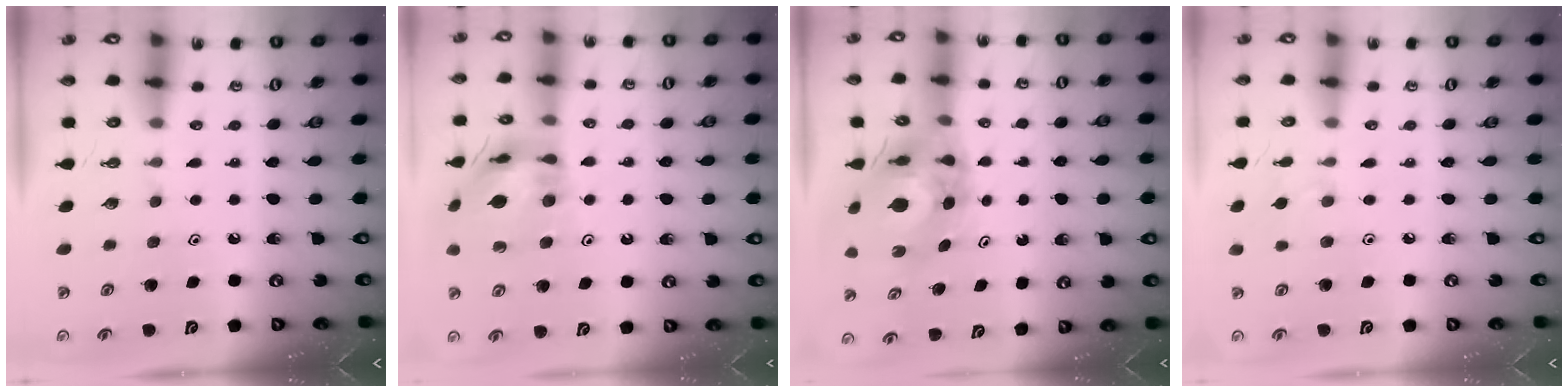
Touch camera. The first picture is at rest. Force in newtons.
{"total": 14.2, "press": 14.1, "slide": 1.5}
{"total": 9.2, "press": 9.1, "slide": 1.1}
{"total": 3.4, "press": 3.3, "slide": 0.7}